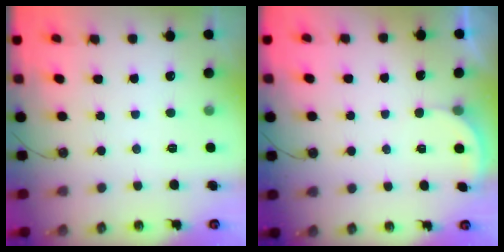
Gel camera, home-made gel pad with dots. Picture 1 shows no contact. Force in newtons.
{"total": 1.4, "press": 1.3, "slide": 0.5}